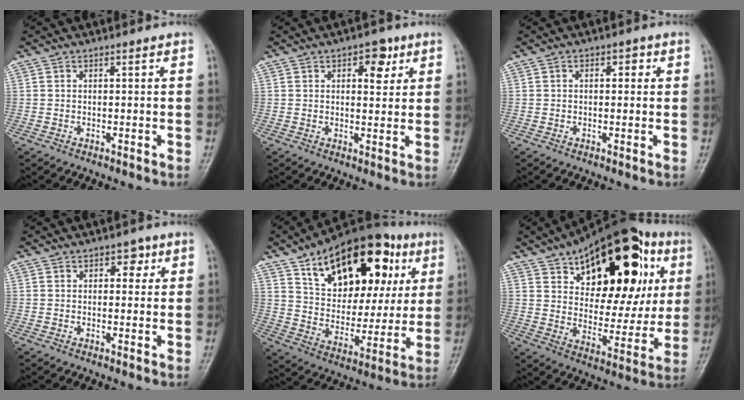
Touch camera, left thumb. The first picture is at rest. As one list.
[{"total": 5.2, "force": [2.5, 3.0, 3.6], "torque": [-0.022, -0.007, 0.029]}, {"total": 2.3, "force": [0.5, 1.5, 1.7], "torque": [-0.009, 0.004, 0.003]}, {"total": 3.1, "force": [1.2, 2.2, 1.9], "torque": [0.002, 0.000, 0.011]}, {"total": 26.5, "force": [11.7, 15.1, 18.4], "torque": [-0.235, -0.003, 0.189]}, {"total": 28.6, "force": [11.6, 14.8, 21.5], "torque": [-0.271, 0.001, 0.177]}]